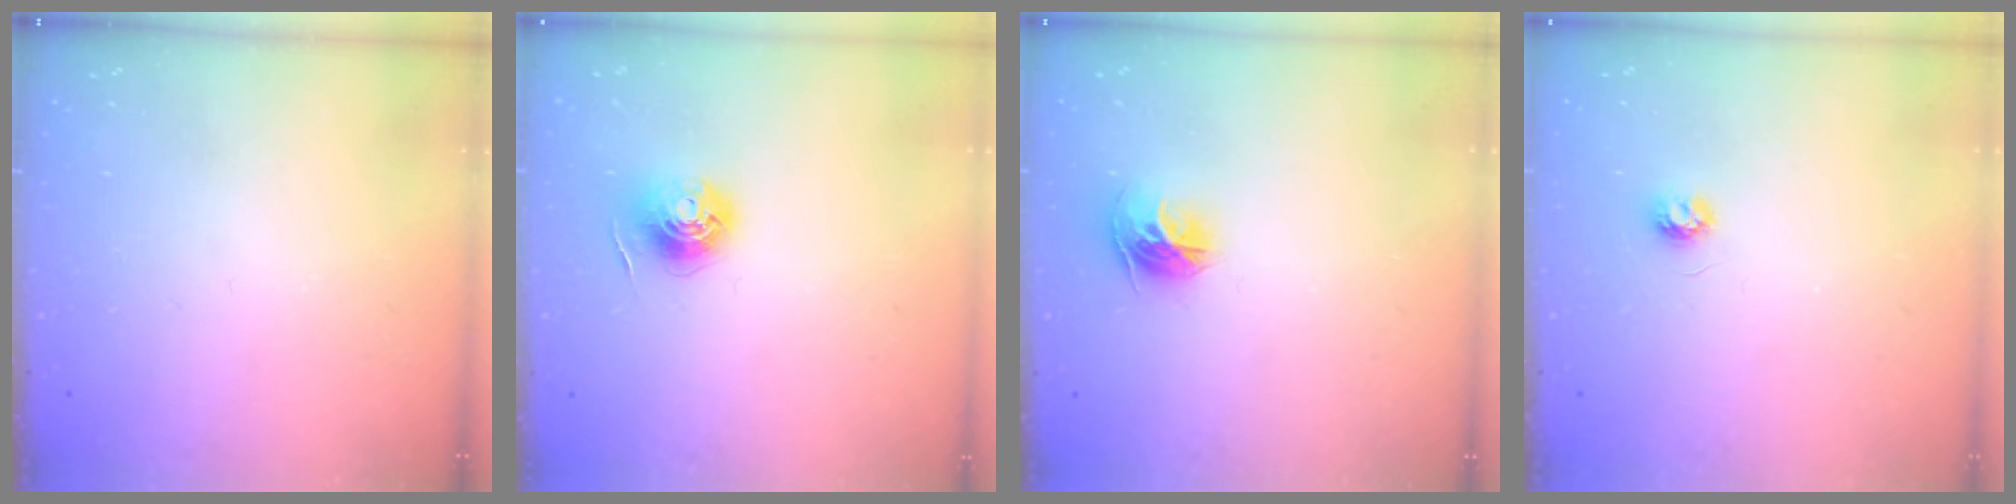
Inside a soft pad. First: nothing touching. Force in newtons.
{"total": 6.1, "press": 6.1, "slide": 0.5}
{"total": 9.9, "press": 9.8, "slide": 1.0}
{"total": 3.4, "press": 3.4, "slide": 0.4}